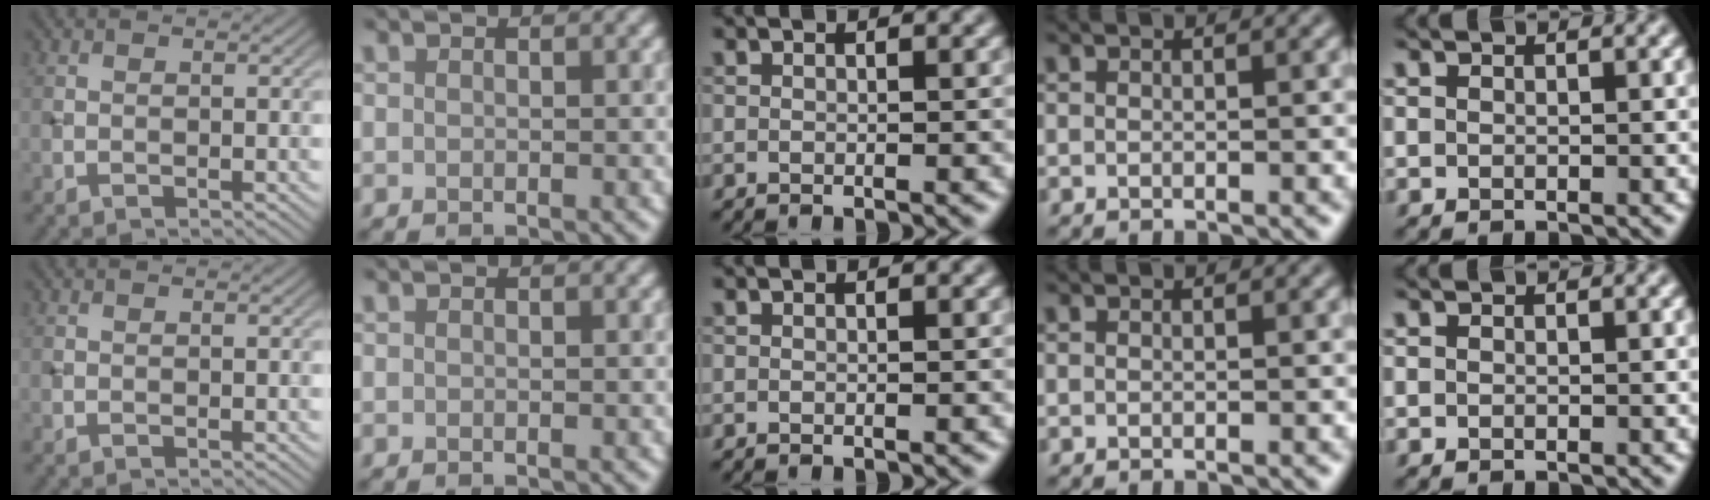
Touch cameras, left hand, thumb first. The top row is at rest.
{}